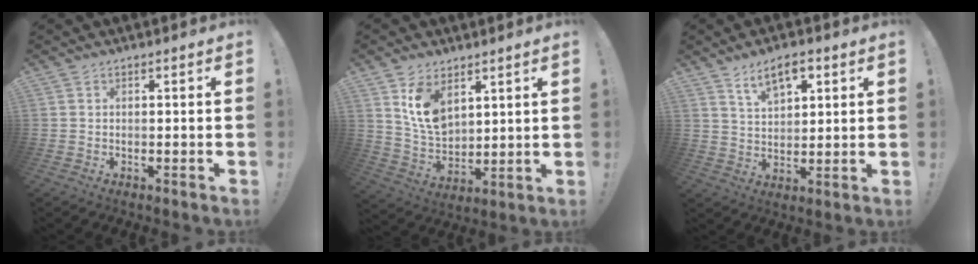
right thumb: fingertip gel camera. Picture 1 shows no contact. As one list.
[{"total": 11.4, "force": [6.2, 7.4, 6.0], "torque": [-0.109, -0.034, 0.120]}, {"total": 8.6, "force": [5.1, 4.3, 5.3], "torque": [-0.084, -0.014, 0.092]}]